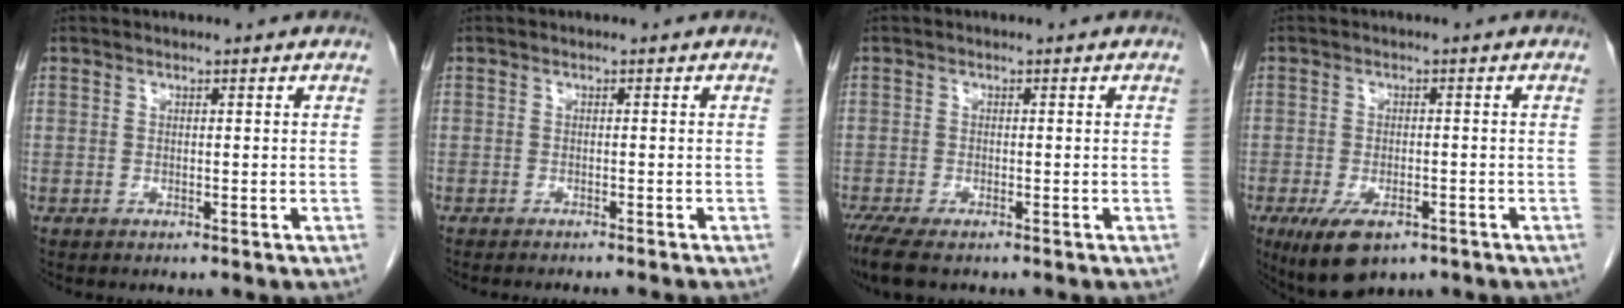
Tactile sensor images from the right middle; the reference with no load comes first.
{"total": 4.4, "force": [-4.0, -0.4, 1.8], "torque": [-0.011, -0.004, -0.055]}
{"total": 5.6, "force": [-4.0, 1.9, 3.5], "torque": [-0.068, -0.016, -0.067]}
{"total": 7.3, "force": [-4.3, 3.2, 5.0], "torque": [-0.093, -0.014, -0.066]}